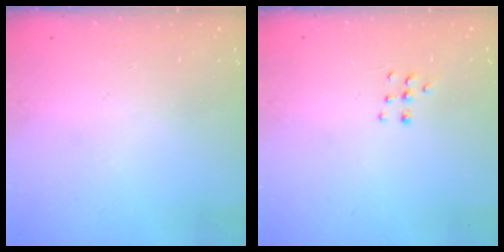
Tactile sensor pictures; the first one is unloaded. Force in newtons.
{"total": 4.4, "press": 4.3, "slide": 0.9}